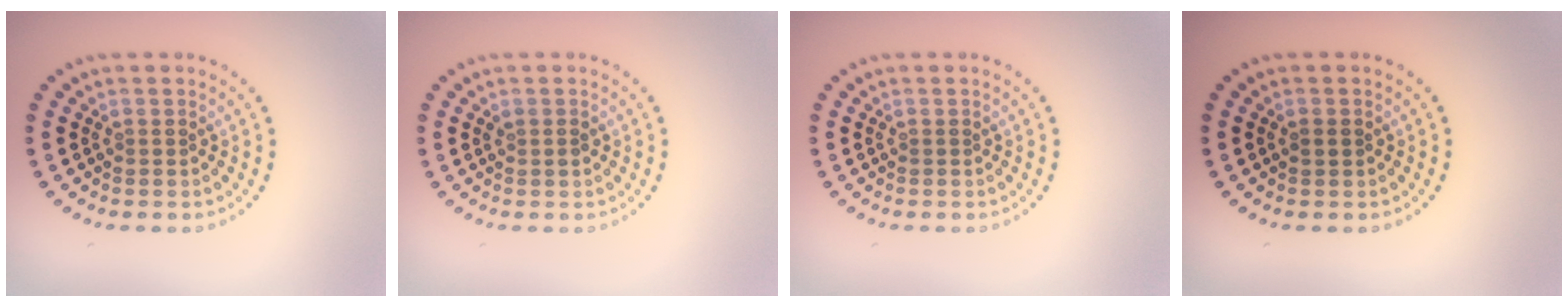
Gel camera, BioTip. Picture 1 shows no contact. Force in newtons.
{"total": 0.7, "press": 0.7, "slide": 0.1}
{"total": 0.0}
{"total": 0.9, "press": 0.9, "slide": 0.1}